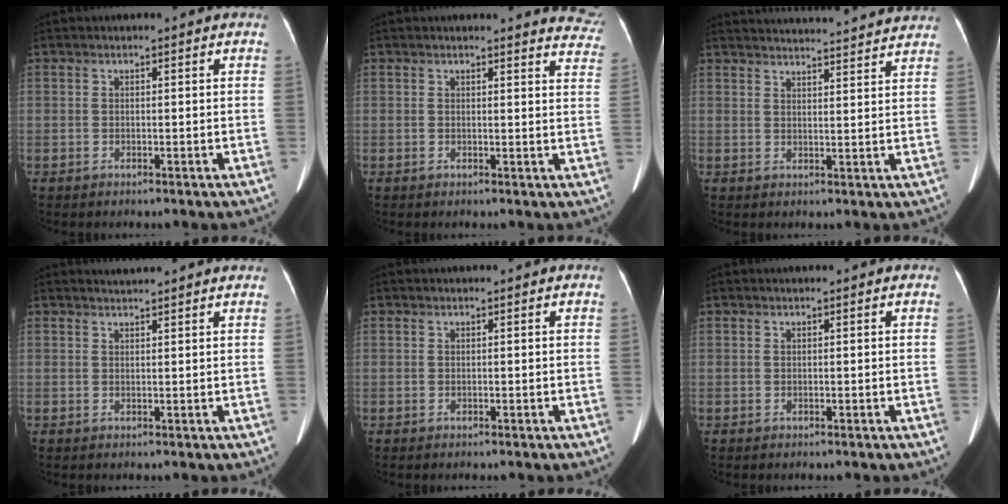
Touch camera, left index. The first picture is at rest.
{"total": 6.7, "force": [6.7, 1.0, 0.0], "torque": [0.031, -0.050, 0.033]}
{"total": 19.6, "force": [18.9, 1.3, 5.0], "torque": [-0.070, 0.013, 0.241]}
{"total": 2.5, "force": [2.4, -0.4, 0.4], "torque": [-0.009, 0.011, 0.033]}
{"total": 0.0}
{"total": 0.0}